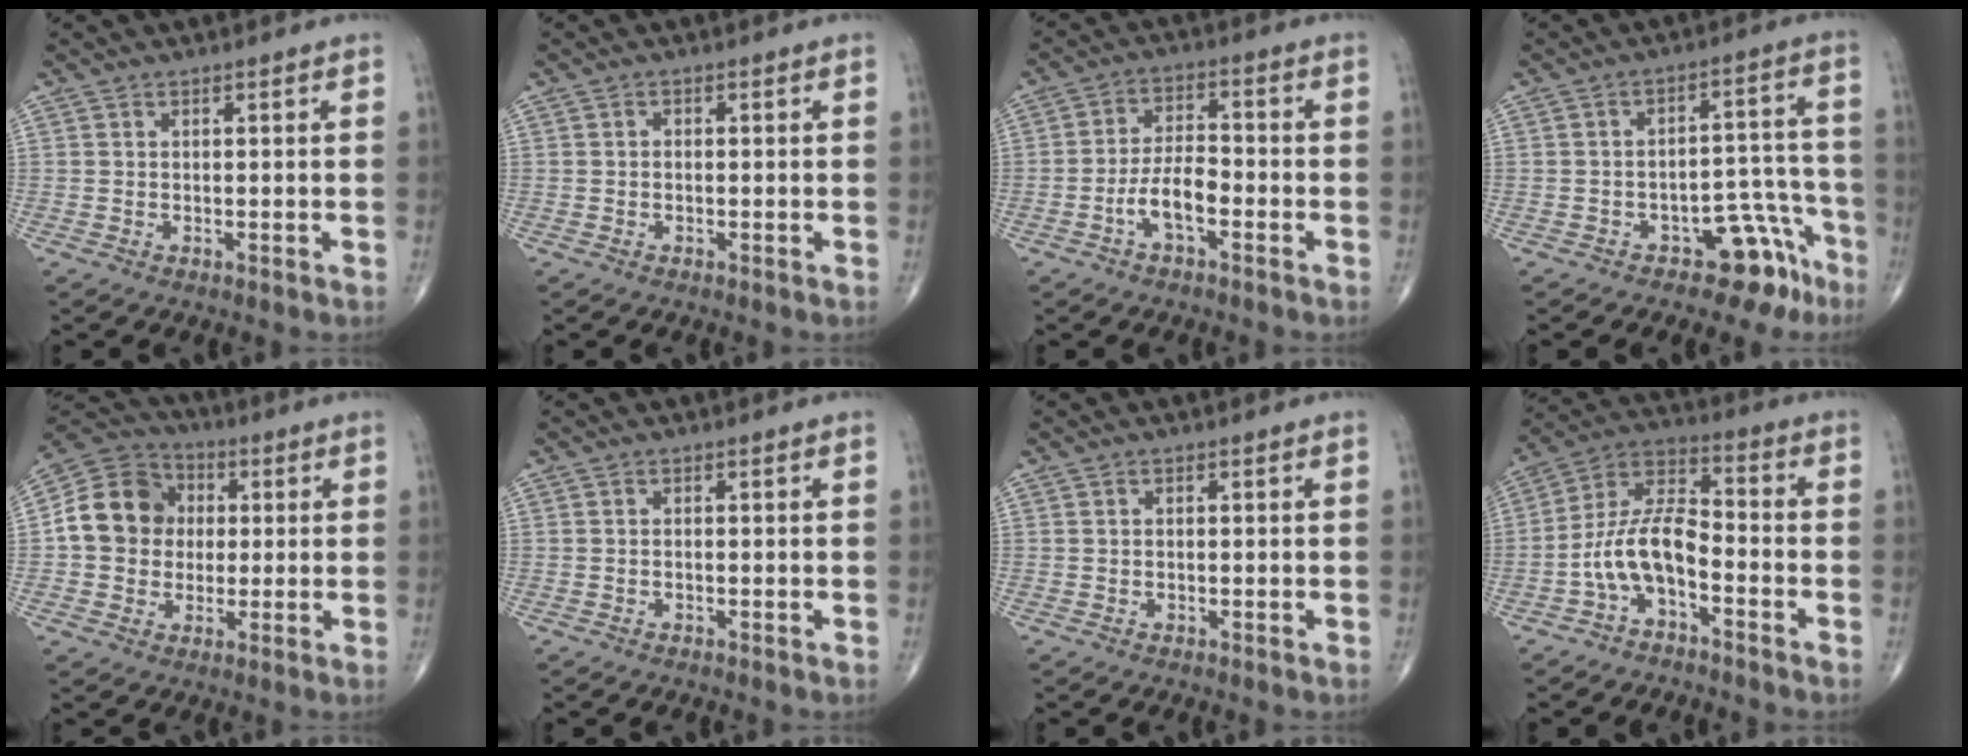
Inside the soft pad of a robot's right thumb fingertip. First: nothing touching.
{"total": 0.6, "force": [-0.1, 0.4, 0.4], "torque": [-0.005, 0.001, -0.006]}
{"total": 6.6, "force": [-2.8, 2.8, 5.3], "torque": [-0.096, 0.029, -0.055]}
{"total": 9.1, "force": [-6.1, 5.0, 4.5], "torque": [-0.013, 0.084, -0.085]}
{"total": 13.1, "force": [1.0, 11.4, 6.3], "torque": [-0.092, 0.023, 0.007]}
{"total": 0.0}
{"total": 0.0}
{"total": 10.4, "force": [-4.1, 4.9, 8.2], "torque": [-0.157, 0.063, -0.086]}